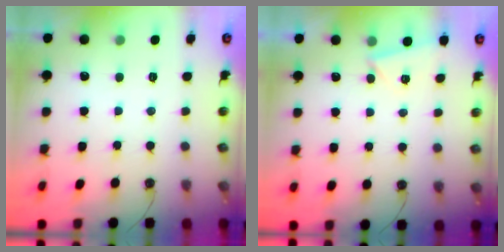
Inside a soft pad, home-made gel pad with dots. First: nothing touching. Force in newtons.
{"total": 4.1, "press": 3.3, "slide": 2.5}